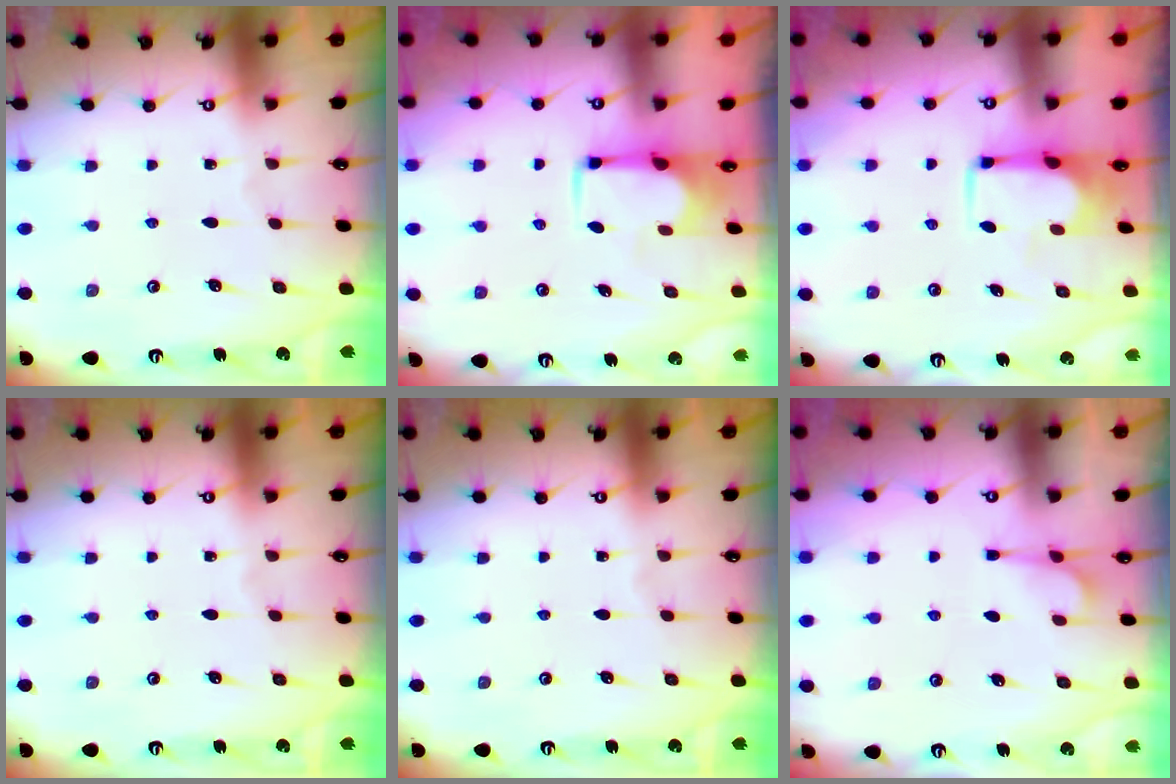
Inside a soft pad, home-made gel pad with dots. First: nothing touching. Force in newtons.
{"total": 1.6, "press": 1.5, "slide": 0.6}
{"total": 3.5, "press": 3.5, "slide": 0.2}
{"total": 0.0}
{"total": 0.0}
{"total": 1.8, "press": 1.4, "slide": 1.1}